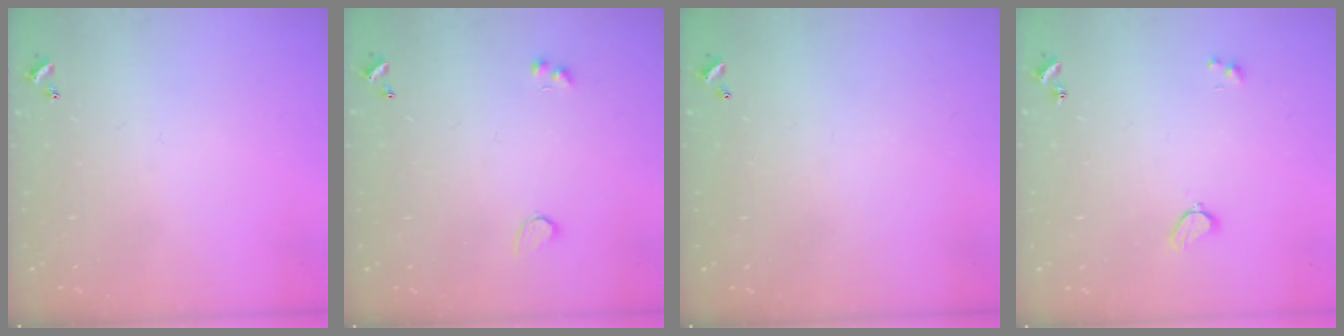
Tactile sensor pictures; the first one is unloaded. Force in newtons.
{"total": 1.9, "press": 1.5, "slide": 1.1}
{"total": 2.9, "press": 2.9, "slide": 0.1}
{"total": 2.0, "press": 1.9, "slide": 0.6}